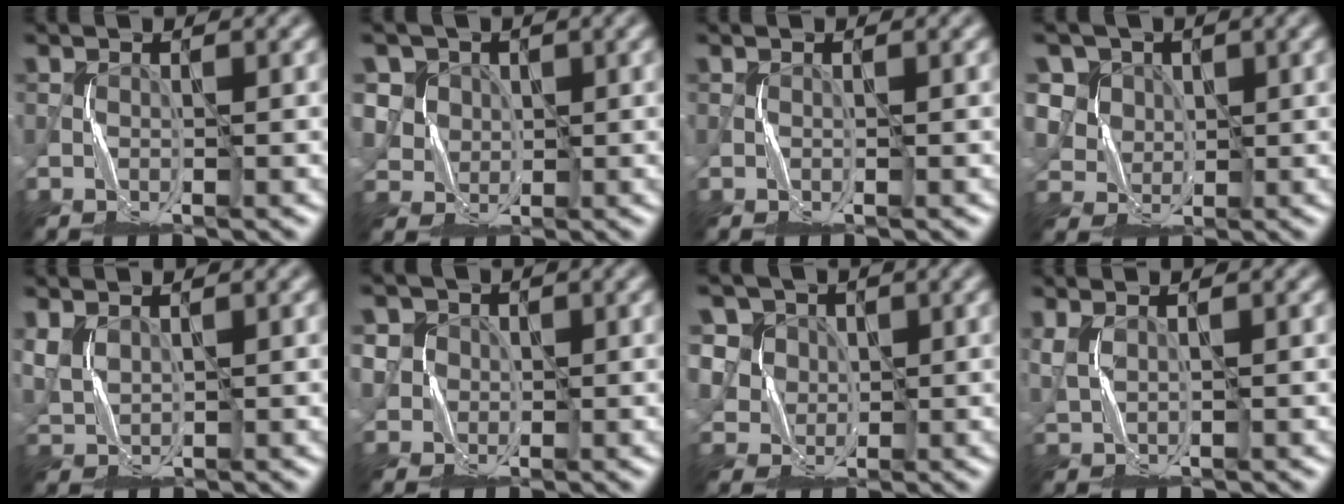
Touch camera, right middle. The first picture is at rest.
{"total": 5.2, "force": [2.4, 4.4, 1.4], "torque": [-0.042, 0.002, 0.040]}
{"total": 0.0}
{"total": 7.1, "force": [3.3, 5.8, 2.6], "torque": [-0.067, 0.008, 0.048]}
{"total": 2.7, "force": [1.6, 1.3, 1.7], "torque": [-0.057, 0.000, 0.038]}
{"total": 4.1, "force": [1.4, 3.8, 0.8], "torque": [-0.025, 0.012, 0.019]}
{"total": 6.7, "force": [3.1, 5.6, 2.1], "torque": [-0.054, 0.005, 0.042]}
{"total": 1.7, "force": [1.0, 0.5, 1.3], "torque": [-0.046, 0.001, 0.025]}